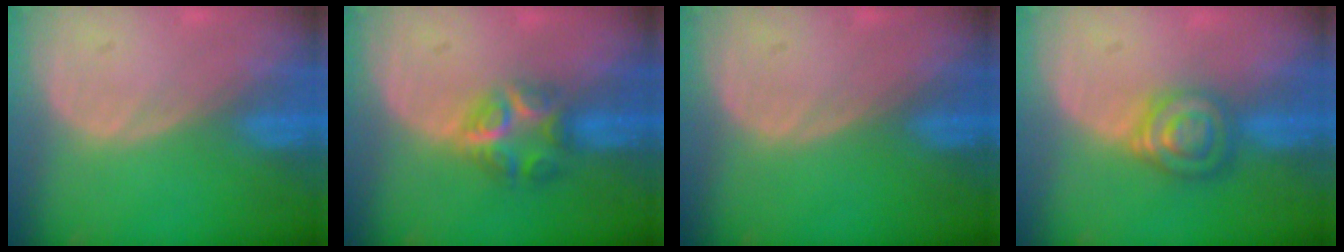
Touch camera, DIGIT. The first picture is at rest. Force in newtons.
{"total": 5.9, "press": 5.5, "slide": 2.2}
{"total": 0.0}
{"total": 6.5, "press": 5.8, "slide": 2.9}